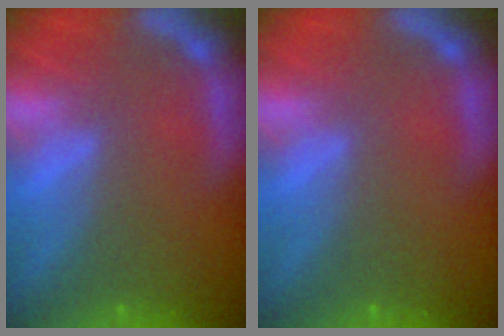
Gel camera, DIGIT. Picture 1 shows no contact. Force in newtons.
{"total": 0.0}